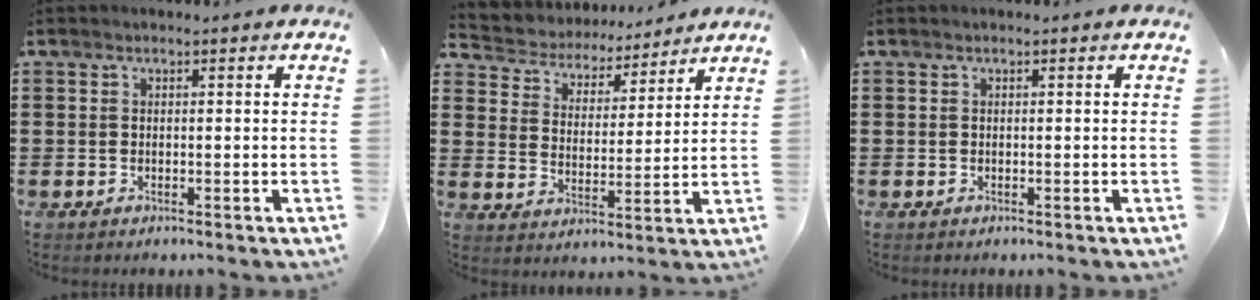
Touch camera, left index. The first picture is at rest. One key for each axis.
{"total": 4.7, "fx": 4.7, "fy": 0.8, "fz": -0.1, "tx": -0.027, "ty": -0.036, "tz": 0.076}
{"total": 0.0}